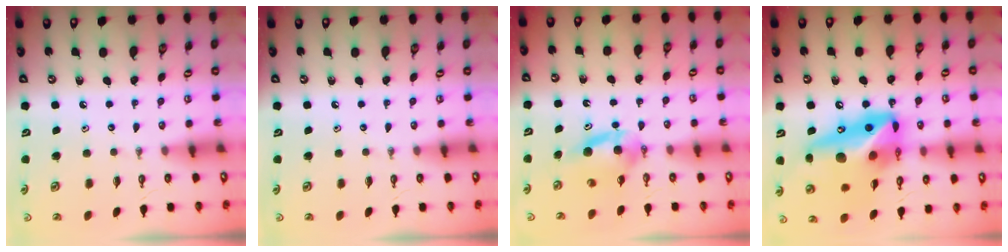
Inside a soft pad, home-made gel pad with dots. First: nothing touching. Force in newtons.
{"total": 0.0}
{"total": 6.8, "press": 6.8, "slide": 0.1}
{"total": 21.6, "press": 21.3, "slide": 3.3}